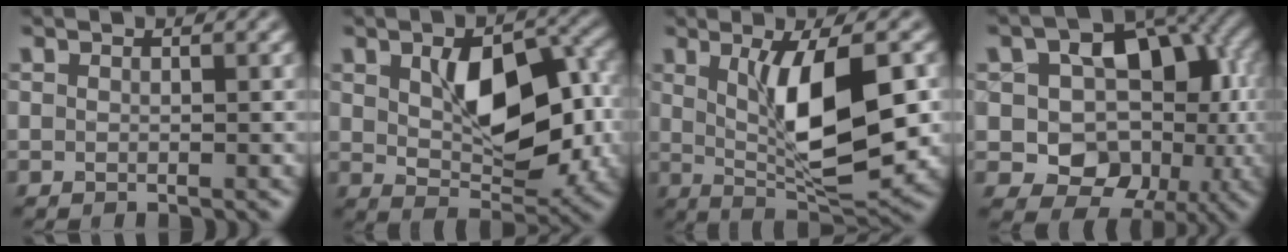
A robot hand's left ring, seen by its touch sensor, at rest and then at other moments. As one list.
[{"total": 8.9, "force": [0.6, 5.2, 7.3], "torque": [-0.123, -0.005, 0.017]}, {"total": 8.9, "force": [1.0, 2.8, 8.4], "torque": [-0.137, -0.010, 0.024]}, {"total": 11.8, "force": [0.2, 8.7, 7.9], "torque": [-0.097, -0.014, 0.005]}]